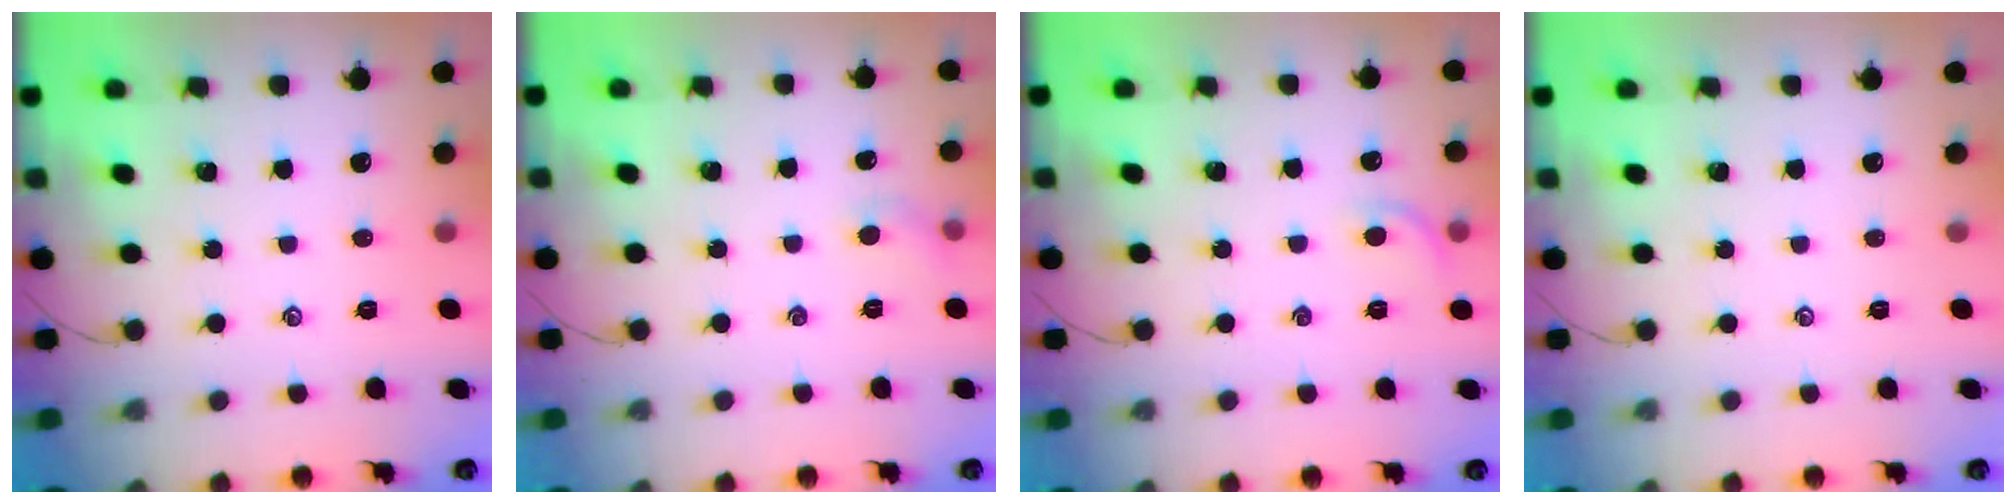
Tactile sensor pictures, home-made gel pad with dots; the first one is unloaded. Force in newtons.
{"total": 4.9, "press": 4.6, "slide": 1.7}
{"total": 5.8, "press": 5.6, "slide": 1.5}
{"total": 0.0}